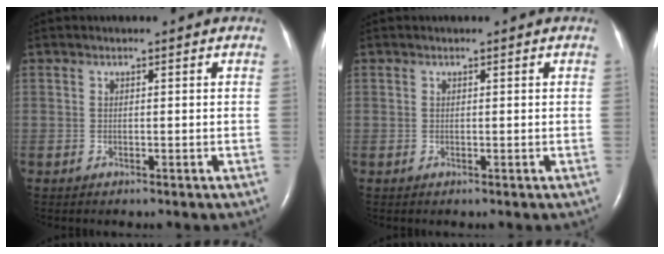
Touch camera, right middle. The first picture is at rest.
{"total": 0.0}